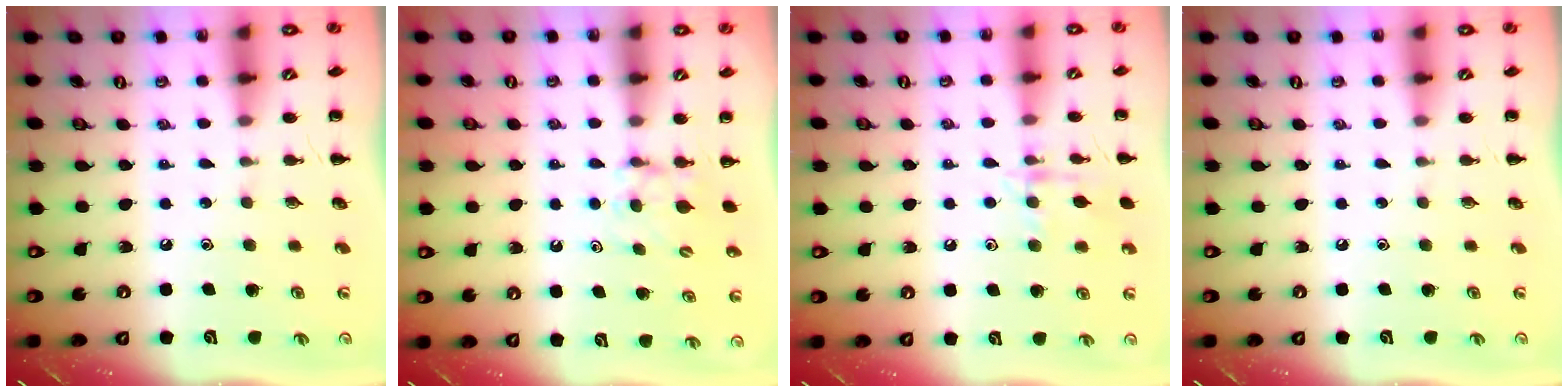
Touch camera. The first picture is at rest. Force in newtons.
{"total": 5.3, "press": 5.1, "slide": 1.4}
{"total": 9.1, "press": 9.0, "slide": 0.8}
{"total": 0.0}